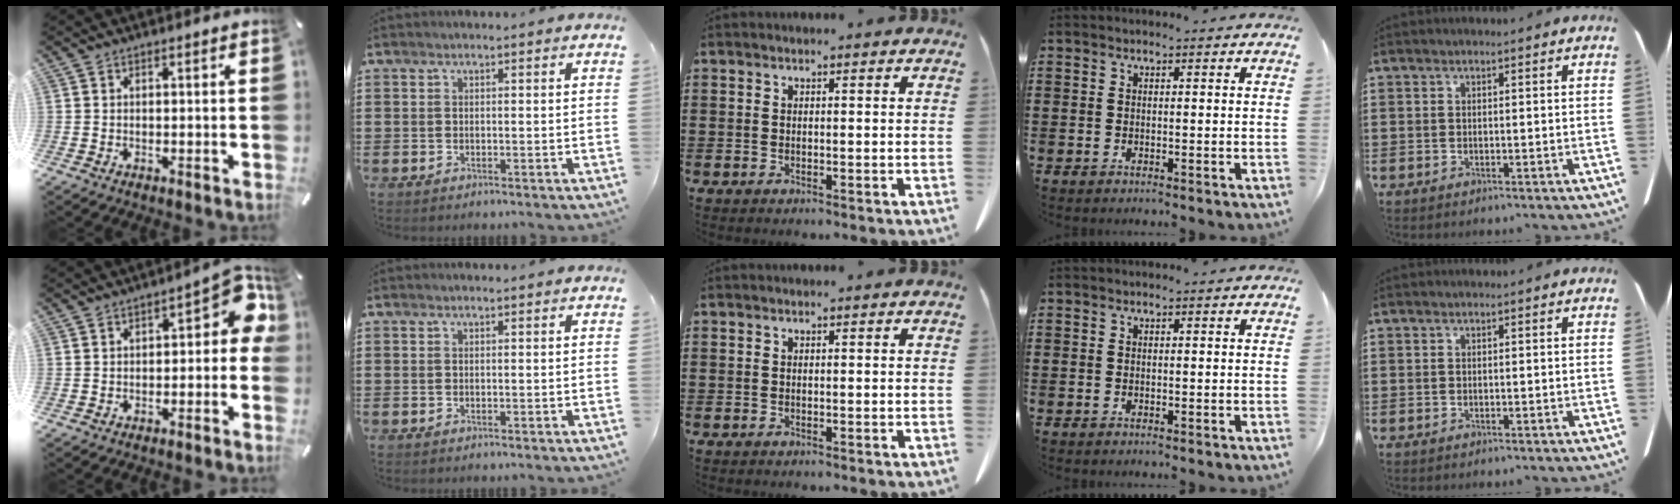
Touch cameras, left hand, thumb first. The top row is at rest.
{"thumb": {"total": 9.6, "force": [1.5, 4.7, 8.2], "torque": [-0.102, -0.010, 0.024]}}